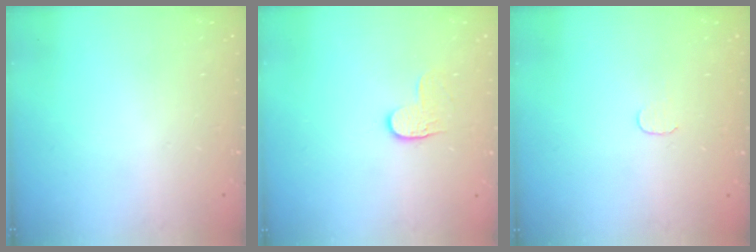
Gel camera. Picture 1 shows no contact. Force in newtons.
{"total": 4.0, "press": 4.0, "slide": 0.5}
{"total": 3.7, "press": 3.7, "slide": 0.4}